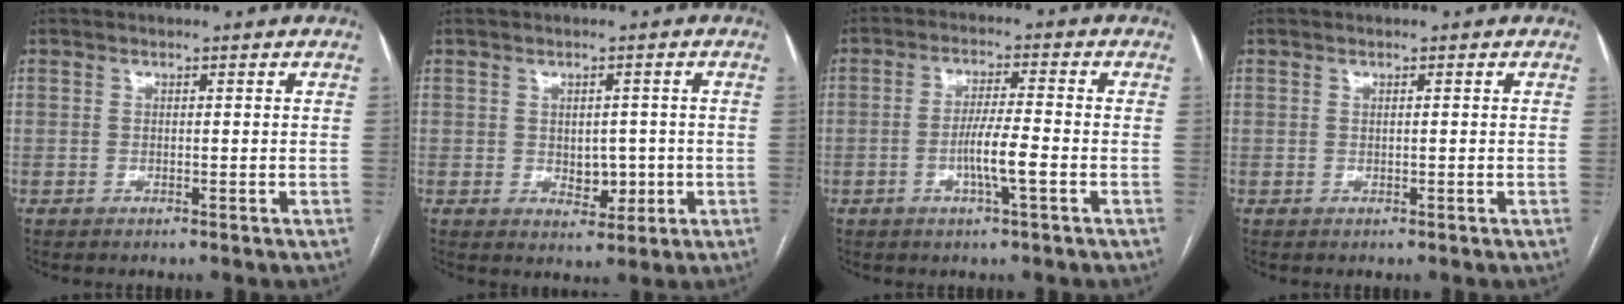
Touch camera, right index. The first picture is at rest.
{"total": 4.1, "force": [-0.4, 2.8, 3.0], "torque": [-0.034, 0.002, 0.004]}
{"total": 5.7, "force": [-1.9, 0.1, 5.4], "torque": [-0.104, -0.003, -0.035]}
{"total": 0.0}